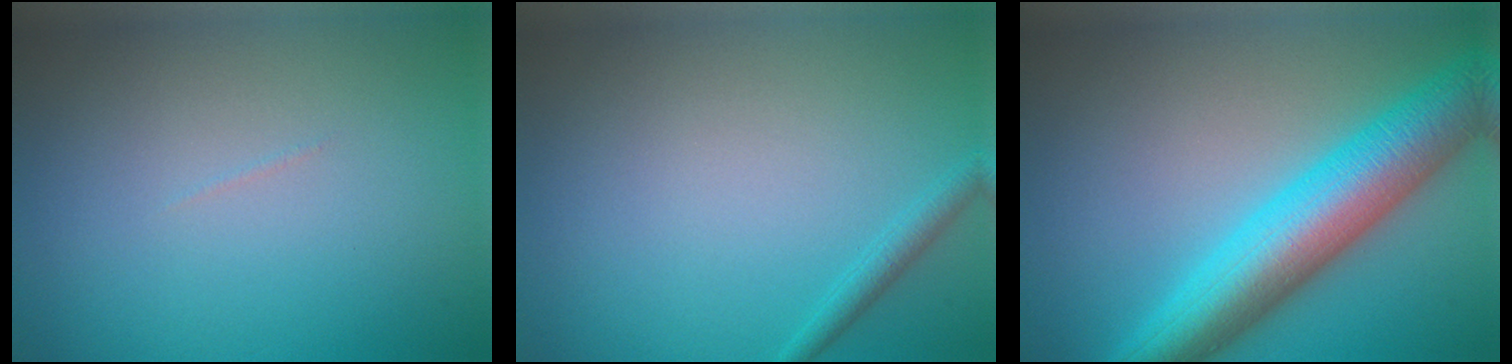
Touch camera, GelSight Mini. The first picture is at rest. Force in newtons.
{"total": 1.3, "press": 1.3, "slide": 0.1}
{"total": 9.0, "press": 9.0, "slide": 0.0}